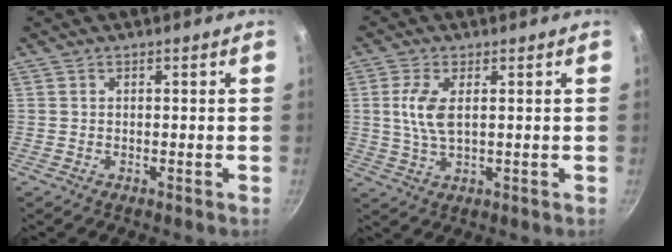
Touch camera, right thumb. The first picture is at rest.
{"total": 6.2, "force": [1.0, 2.7, 5.4], "torque": [-0.114, -0.001, 0.022]}